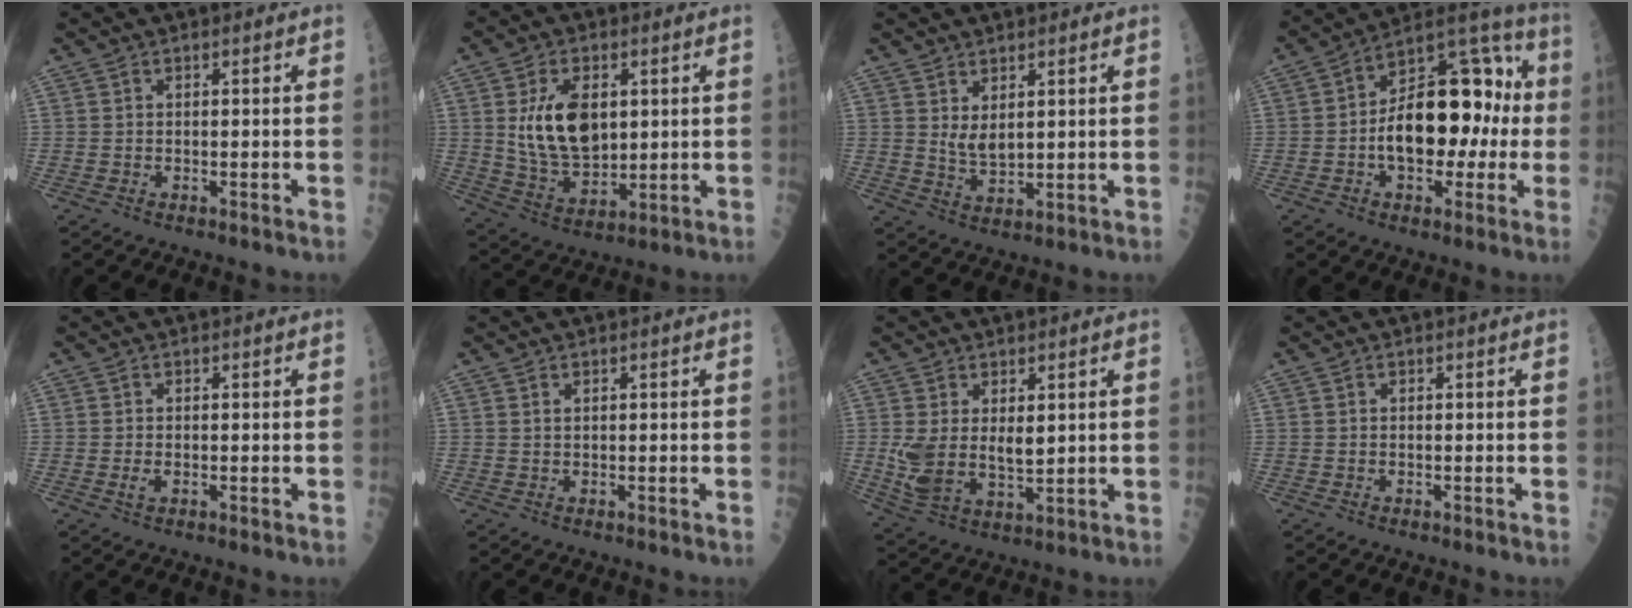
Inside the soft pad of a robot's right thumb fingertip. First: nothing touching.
{"total": 13.3, "force": [2.6, 7.8, 10.4], "torque": [-0.166, -0.016, 0.057]}
{"total": 4.0, "force": [1.7, 1.9, 3.1], "torque": [-0.050, -0.022, 0.039]}
{"total": 20.5, "force": [-0.9, 11.7, 16.7], "torque": [-0.221, 0.045, -0.014]}
{"total": 1.4, "force": [-0.2, 0.9, 1.1], "torque": [-0.016, 0.000, -0.005]}
{"total": 0.5, "force": [0.3, 0.2, 0.3], "torque": [-0.004, -0.002, 0.007]}
{"total": 8.9, "force": [1.4, 5.1, 7.2], "torque": [-0.137, -0.016, 0.043]}
{"total": 0.0}